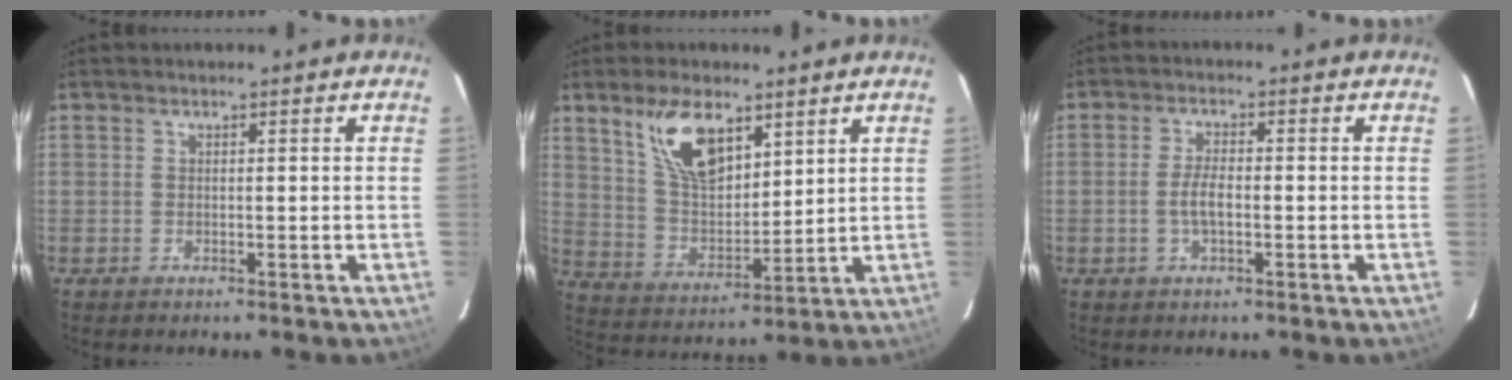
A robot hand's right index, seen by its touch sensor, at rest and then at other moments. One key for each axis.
{"total": 12.1, "fx": 7.1, "fy": 5.6, "fz": 8.0, "tx": -0.148, "ty": 0.009, "tz": 0.147}
{"total": 3.8, "fx": -1.0, "fy": 1.3, "fz": 3.4, "tx": -0.072, "ty": 0.000, "tz": -0.018}